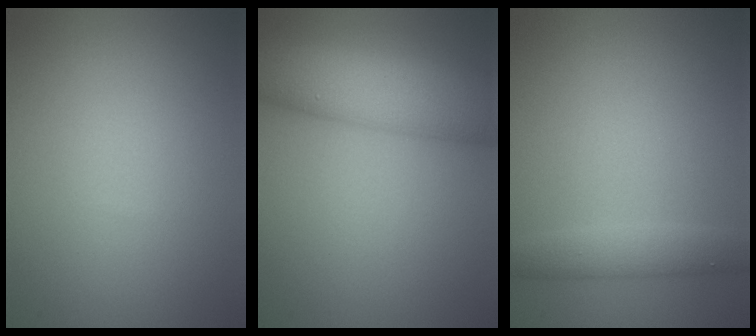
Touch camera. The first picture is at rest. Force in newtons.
{"total": 8.6, "press": 8.6, "slide": 0.3}
{"total": 2.6, "press": 2.6, "slide": 0.0}